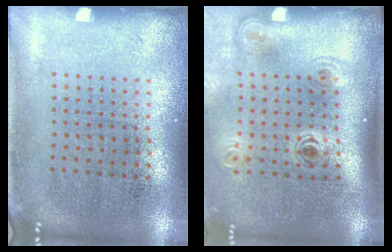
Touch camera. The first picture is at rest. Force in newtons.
{"total": 2.1, "press": 1.4, "slide": 1.5}